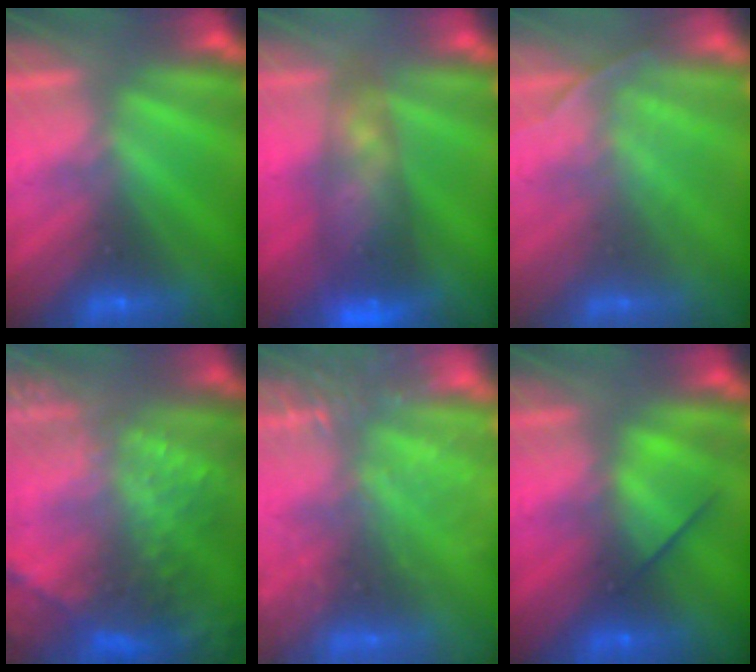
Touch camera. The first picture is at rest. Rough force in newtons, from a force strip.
{"total": 8.2}
{"total": 1.8}
{"total": 9.3}
{"total": 7.4}
{"total": 2.5}